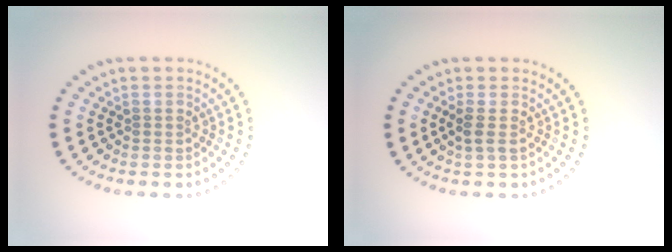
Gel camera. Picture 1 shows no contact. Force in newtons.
{"total": 1.3, "press": 1.1, "slide": 0.7}